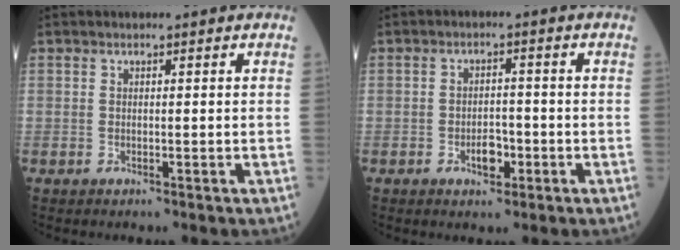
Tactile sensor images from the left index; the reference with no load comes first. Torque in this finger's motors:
{"motor_torque": [-0.02, 0.04, 0.06, 0.03]}